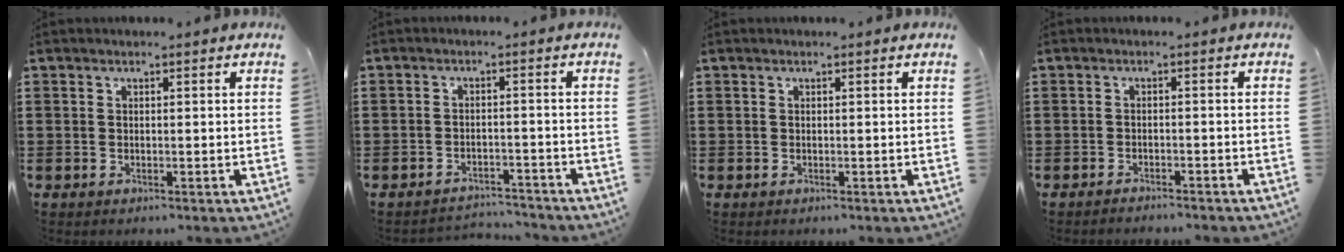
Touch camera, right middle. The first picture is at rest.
{"total": 3.1, "force": [-3.0, 0.5, -0.3], "torque": [-0.003, -0.001, -0.067]}
{"total": 0.0}
{"total": 1.4, "force": [-1.4, -0.1, 0.1], "torque": [-0.006, 0.001, -0.028]}